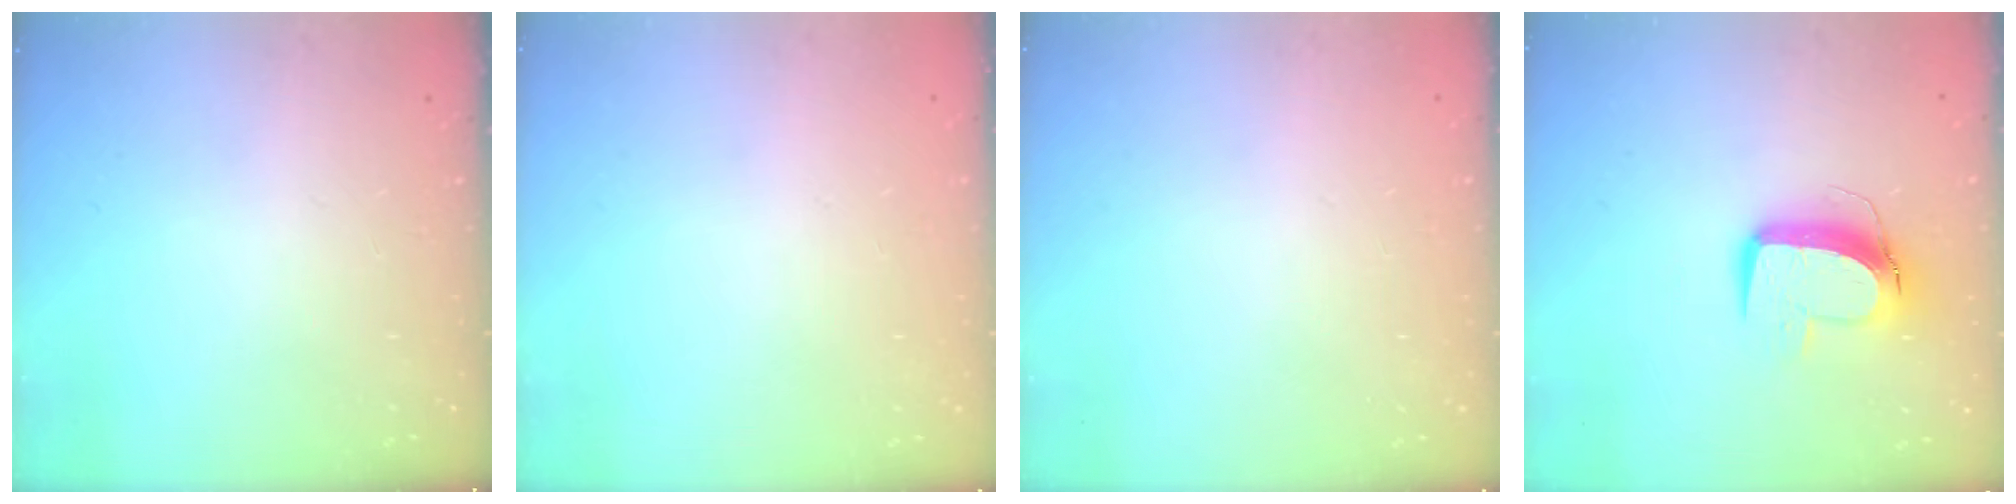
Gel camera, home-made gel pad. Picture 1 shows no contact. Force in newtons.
{"total": 0.0}
{"total": 0.0}
{"total": 11.2, "press": 11.1, "slide": 1.2}